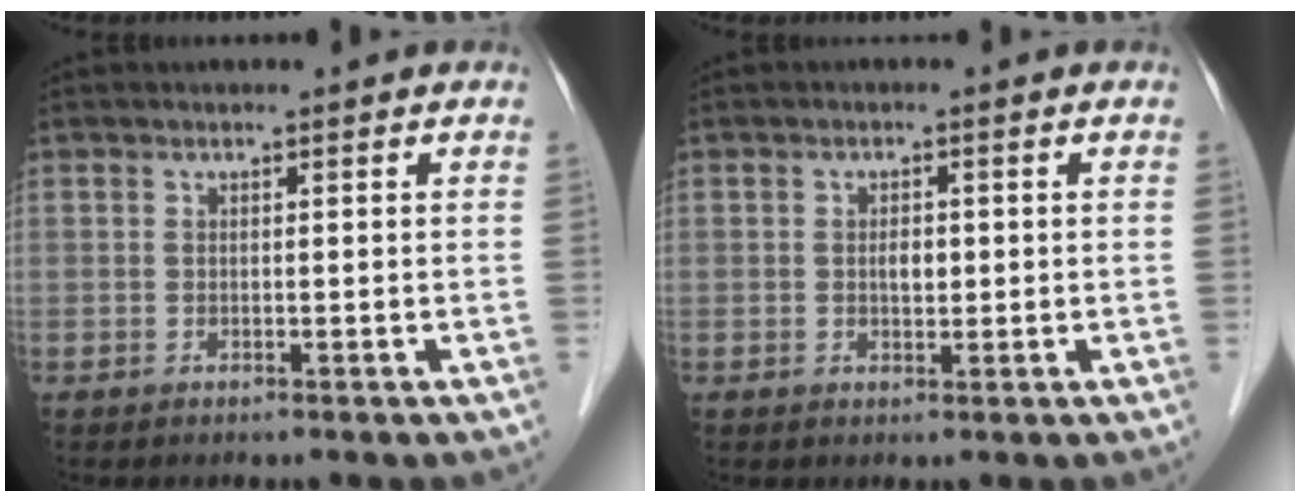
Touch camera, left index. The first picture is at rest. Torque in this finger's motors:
{"motor_torque": [0.17, -0.06, 0.01, 0.01]}